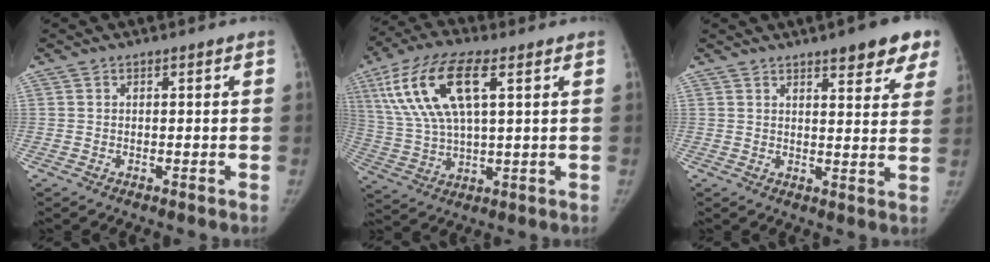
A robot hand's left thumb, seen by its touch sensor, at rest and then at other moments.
{"total": 16.6, "force": [6.1, 6.6, 14.0], "torque": [-0.289, 0.004, 0.118]}
{"total": 10.0, "force": [6.7, 2.9, 6.8], "torque": [-0.052, -0.030, 0.079]}